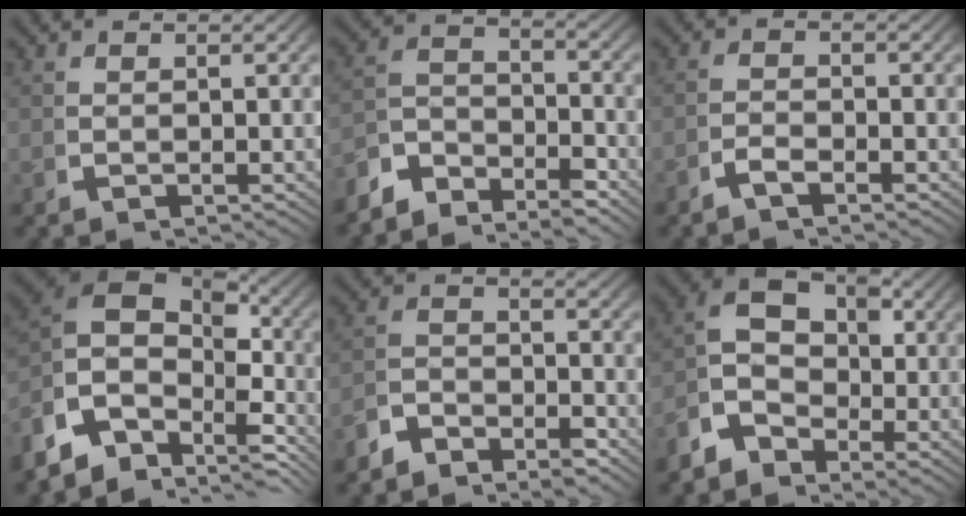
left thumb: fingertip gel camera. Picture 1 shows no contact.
{"total": 5.4, "force": [-3.4, 3.0, 2.9], "torque": [-0.045, -0.017, -0.062]}
{"total": 1.6, "force": [-1.3, 0.6, 0.8], "torque": [-0.014, -0.001, -0.031]}
{"total": 15.1, "force": [-0.9, 10.5, 10.8], "torque": [-0.246, -0.058, 0.004]}
{"total": 3.9, "force": [-3.4, 1.5, 1.0], "torque": [-0.016, -0.012, -0.063]}
{"total": 9.1, "force": [-0.4, 7.0, 5.7], "torque": [-0.104, -0.010, -0.017]}